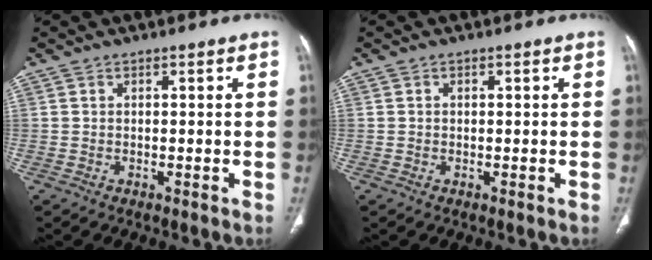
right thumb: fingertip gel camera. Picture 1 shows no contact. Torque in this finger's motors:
{"motor_torque": [-0.42, -0.42, -0.18, 0.05, 0.06]}